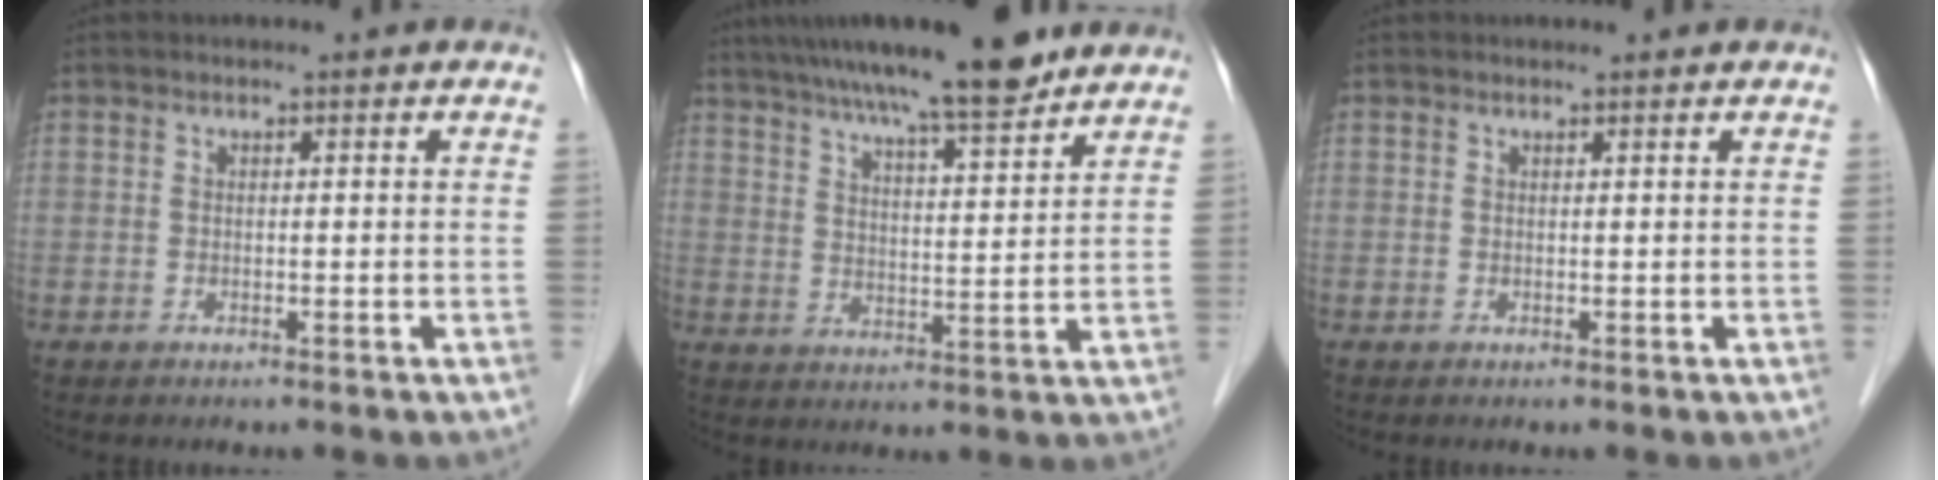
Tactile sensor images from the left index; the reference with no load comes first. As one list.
[{"total": 14.8, "force": [12.1, 1.2, 8.5], "torque": [-0.134, 0.019, 0.188]}, {"total": 0.6, "force": [0.6, 0.0, 0.0], "torque": [-0.005, 0.005, 0.011]}]